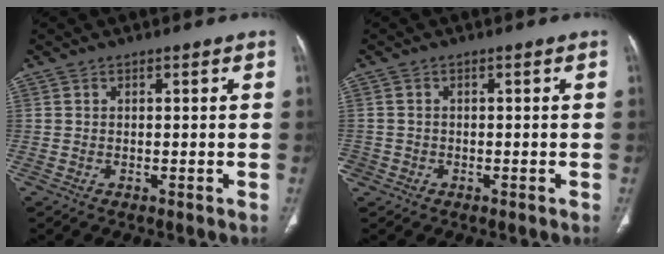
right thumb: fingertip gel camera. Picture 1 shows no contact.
{"total": 2.1, "force": [-0.8, 1.9, 0.2], "torque": [0.001, 0.009, -0.017]}